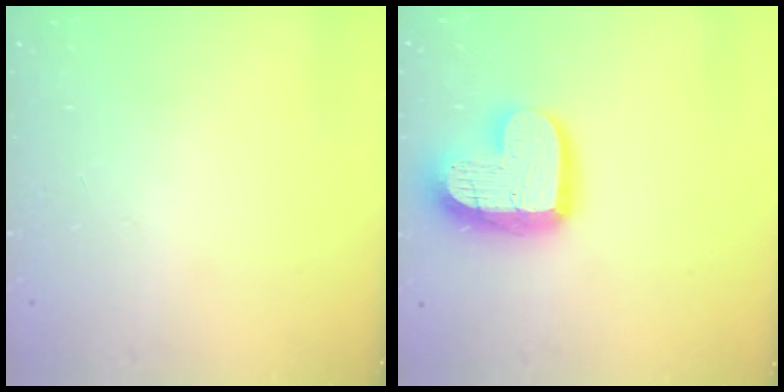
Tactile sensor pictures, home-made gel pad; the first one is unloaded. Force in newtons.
{"total": 18.3, "press": 18.2, "slide": 1.9}